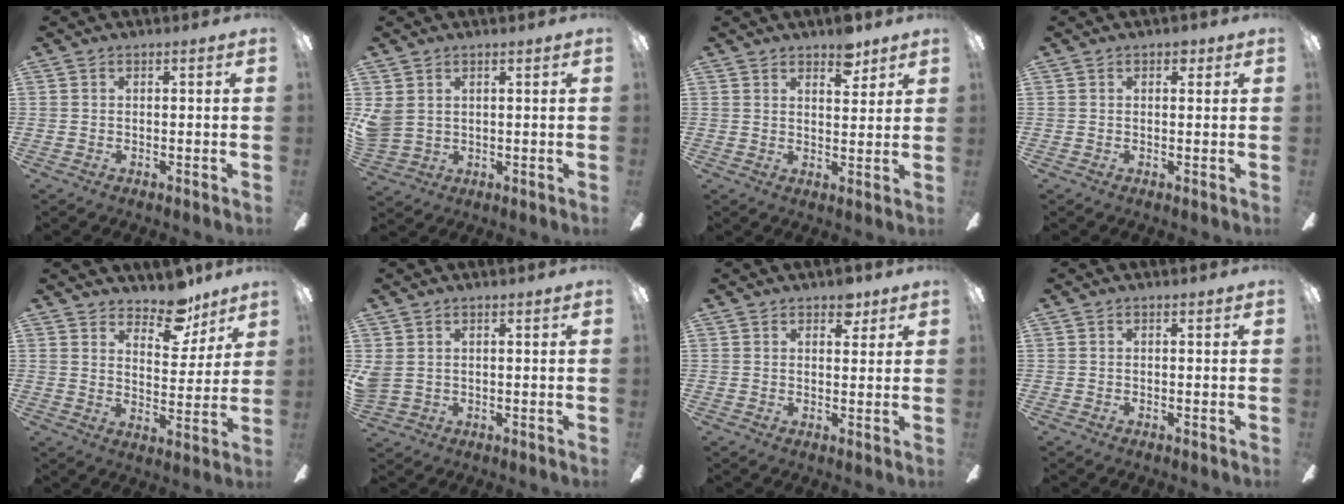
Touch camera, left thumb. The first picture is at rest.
{"total": 5.0, "force": [2.1, 3.8, 2.3], "torque": [-0.056, 0.005, 0.046]}
{"total": 5.9, "force": [4.7, 2.5, 2.7], "torque": [-0.023, -0.023, 0.079]}
{"total": 1.8, "force": [1.0, 1.1, 0.9], "torque": [-0.002, -0.002, 0.014]}
{"total": 11.4, "force": [9.0, 5.2, 4.7], "torque": [-0.058, -0.054, 0.161]}
{"total": 3.4, "force": [1.4, 2.6, 1.6], "torque": [-0.034, 0.006, 0.029]}
{"total": 4.4, "force": [3.2, 2.4, 1.9], "torque": [-0.011, -0.009, 0.053]}
{"total": 0.0}